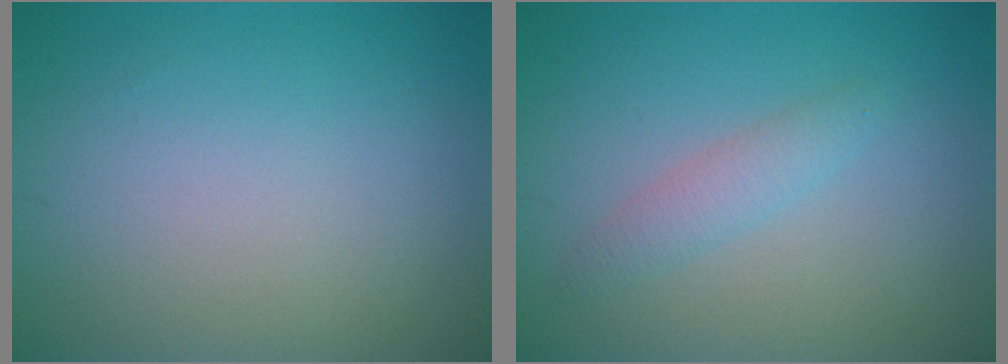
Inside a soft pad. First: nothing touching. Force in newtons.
{"total": 1.7, "press": 1.7, "slide": 0.1}